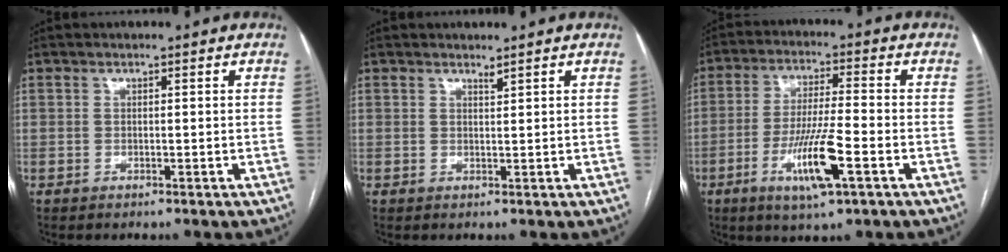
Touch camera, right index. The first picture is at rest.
{"total": 0.7, "force": [0.7, -0.2, 0.2], "torque": [-0.012, -0.008, 0.014]}
{"total": 10.6, "force": [-4.1, 0.8, 9.7], "torque": [-0.185, -0.014, -0.074]}